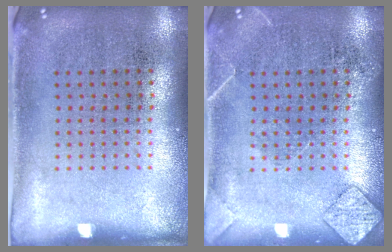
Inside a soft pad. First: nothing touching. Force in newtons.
{"total": 1.8, "press": 1.8, "slide": 0.1}